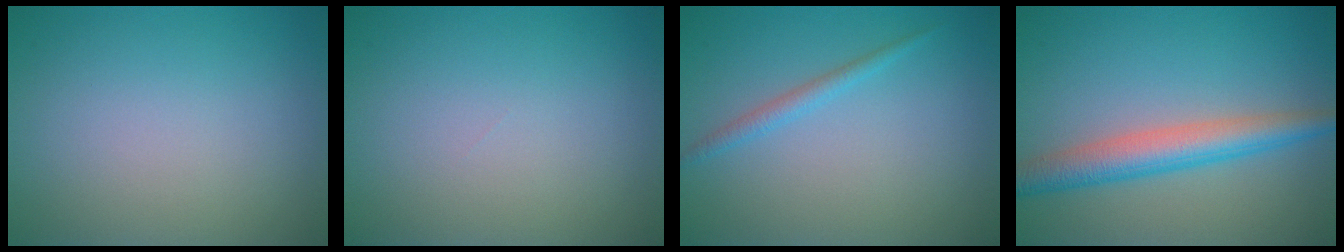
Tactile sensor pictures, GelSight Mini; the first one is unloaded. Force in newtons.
{"total": 0.0}
{"total": 1.3, "press": 1.3, "slide": 0.1}
{"total": 4.7, "press": 4.7, "slide": 0.1}